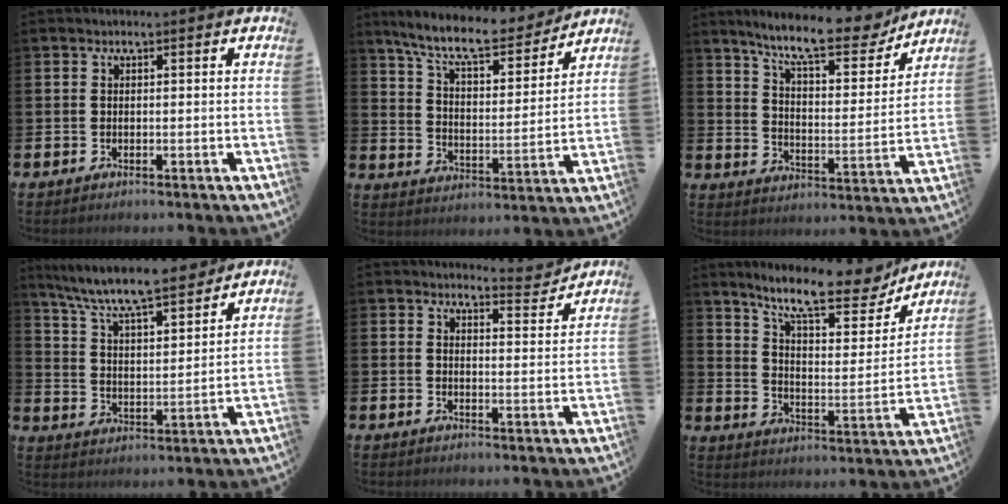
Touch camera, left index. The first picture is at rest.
{"total": 10.1, "force": [9.0, 2.0, 4.1], "torque": [-0.107, -0.058, 0.153]}
{"total": 11.2, "force": [9.8, 2.2, 5.0], "torque": [-0.112, -0.058, 0.167]}
{"total": 9.0, "force": [8.3, 1.2, 3.3], "torque": [-0.096, -0.059, 0.142]}
{"total": 4.2, "force": [4.2, 0.5, 0.4], "torque": [0.003, -0.032, 0.071]}
{"total": 12.8, "force": [10.9, 2.8, 6.1], "torque": [-0.130, -0.064, 0.185]}